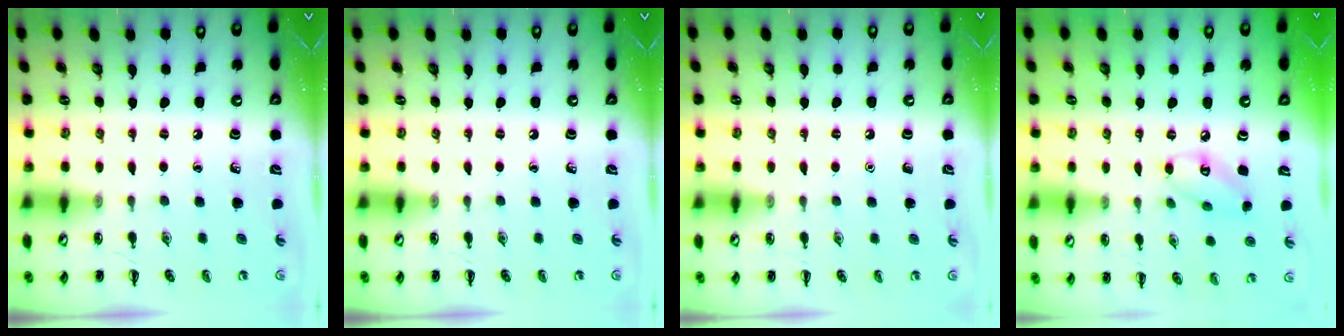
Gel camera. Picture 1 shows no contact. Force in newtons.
{"total": 0.0}
{"total": 1.5, "press": 1.5, "slide": 0.1}
{"total": 6.3, "press": 6.3, "slide": 0.7}